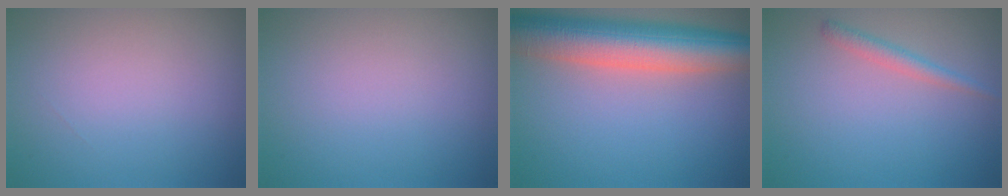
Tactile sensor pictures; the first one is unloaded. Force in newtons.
{"total": 0.0}
{"total": 9.3, "press": 9.3, "slide": 0.4}
{"total": 1.5, "press": 1.5, "slide": 0.1}